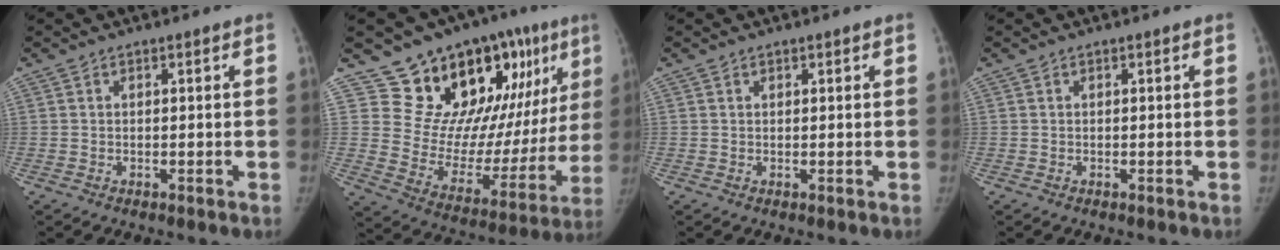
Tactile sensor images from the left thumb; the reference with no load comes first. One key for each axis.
{"total": 28.6, "fx": 15.3, "fy": 15.9, "fz": 18.1, "tx": -0.205, "ty": -0.025, "tz": 0.251}
{"total": 0.6, "fx": 0.5, "fy": 0.3, "fz": 0.1, "tx": 0.004, "ty": -0.003, "tz": 0.005}
{"total": 0.0}